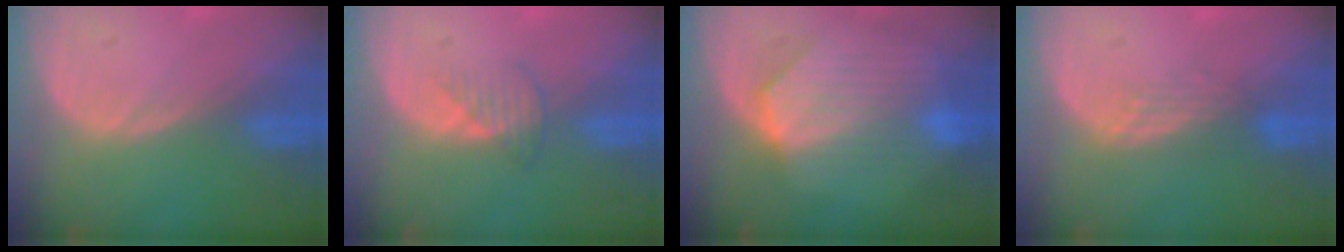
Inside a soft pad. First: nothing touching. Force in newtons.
{"total": 2.5, "press": 2.5, "slide": 0.2}
{"total": 8.7, "press": 7.9, "slide": 3.7}
{"total": 3.0, "press": 2.5, "slide": 1.7}